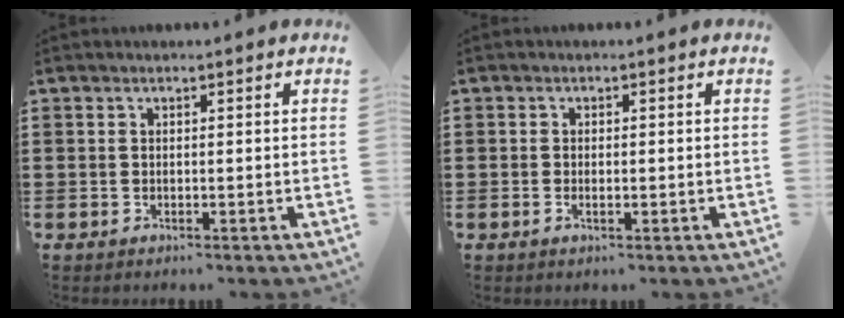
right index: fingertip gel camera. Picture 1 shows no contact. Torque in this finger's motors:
{"motor_torque": [-0.55, 0.77, -0.08, -0.01]}